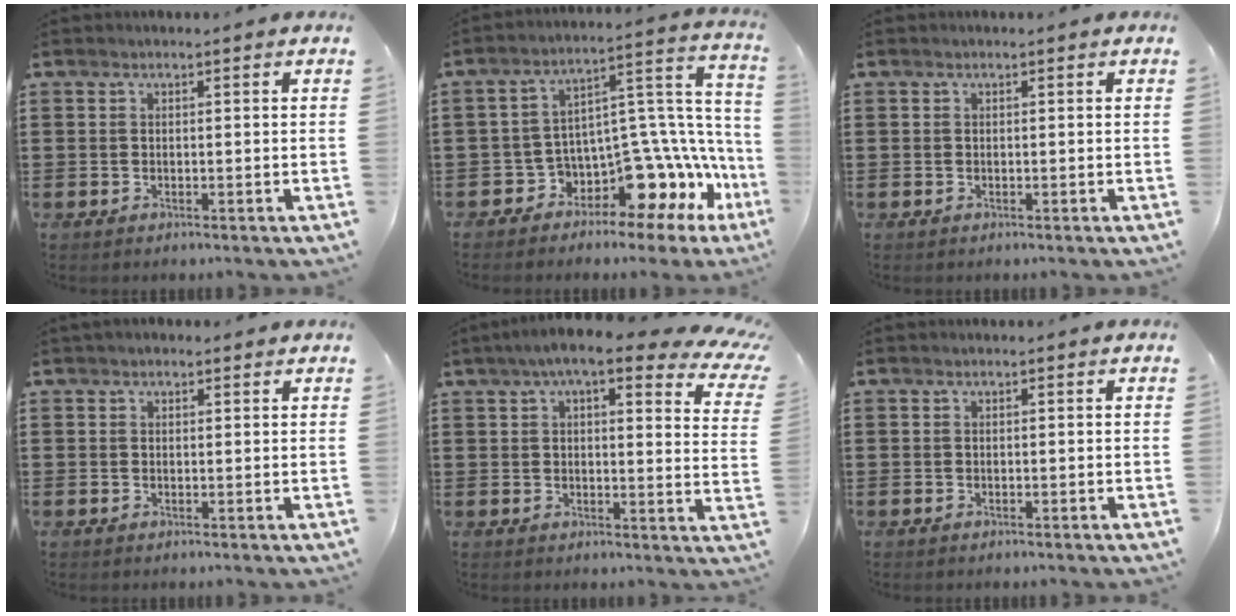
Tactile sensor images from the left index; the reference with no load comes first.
{"total": 7.8, "force": [-4.8, 3.9, 4.7], "torque": [-0.086, -0.029, -0.089]}
{"total": 0.0}
{"total": 1.0, "force": [0.6, 0.7, 0.4], "torque": [-0.009, 0.005, 0.012]}
{"total": 7.9, "force": [5.6, 1.2, 5.5], "torque": [-0.101, -0.019, 0.090]}
{"total": 0.0}